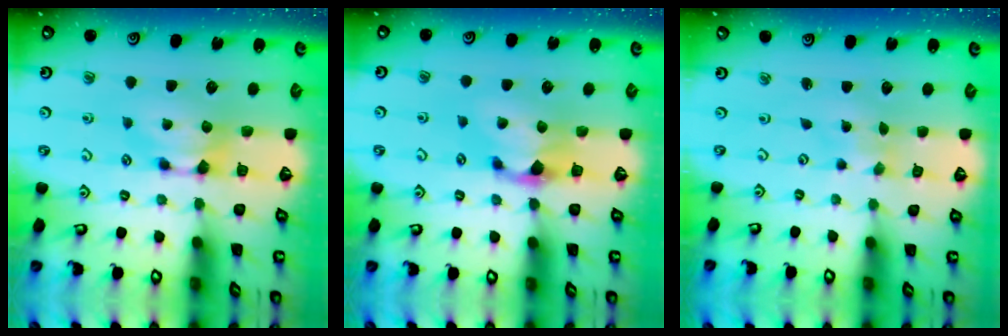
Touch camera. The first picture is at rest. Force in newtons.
{"total": 1.1, "press": 0.3, "slide": 1.1}
{"total": 4.9, "press": 4.8, "slide": 0.7}